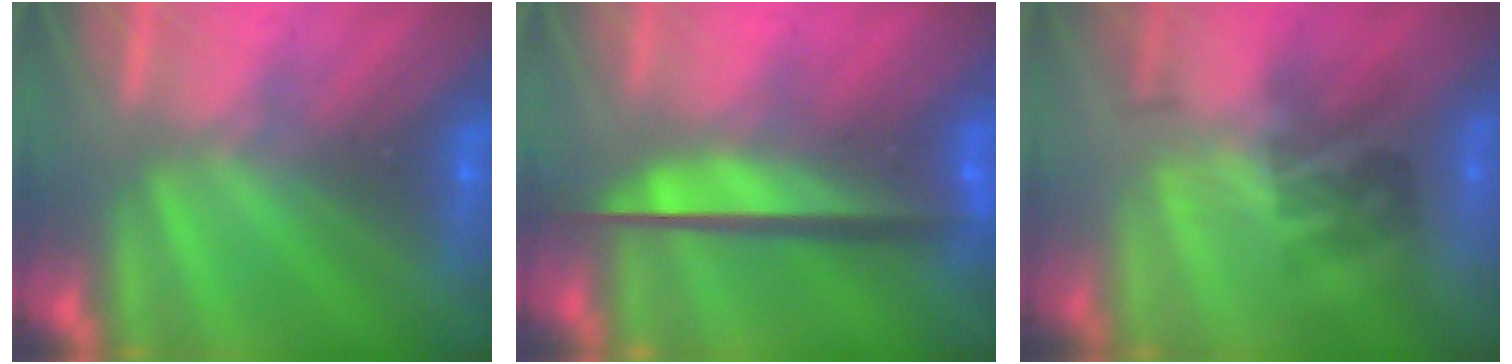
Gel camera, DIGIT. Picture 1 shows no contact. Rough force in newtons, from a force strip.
{"total": 7.9}
{"total": 2.2}